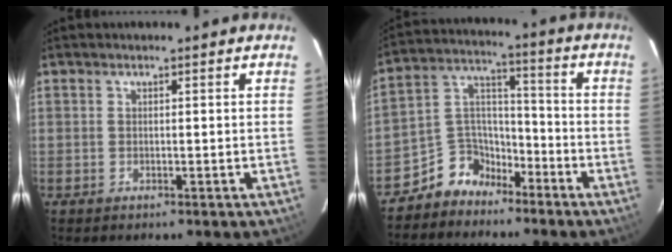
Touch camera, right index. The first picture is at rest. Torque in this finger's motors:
{"motor_torque": [0.16, -0.35, 0.01, -0.10]}